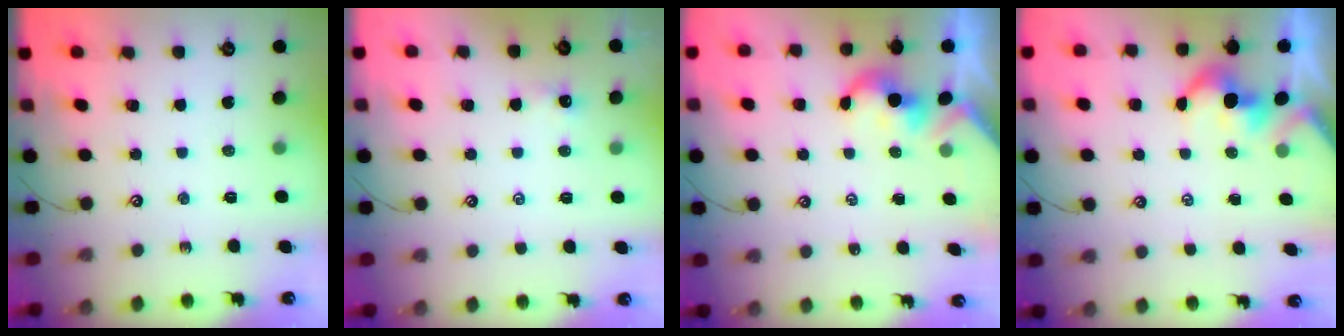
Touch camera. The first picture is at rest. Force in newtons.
{"total": 1.6, "press": 1.6, "slide": 0.2}
{"total": 1.7, "press": 1.6, "slide": 0.2}
{"total": 0.0}